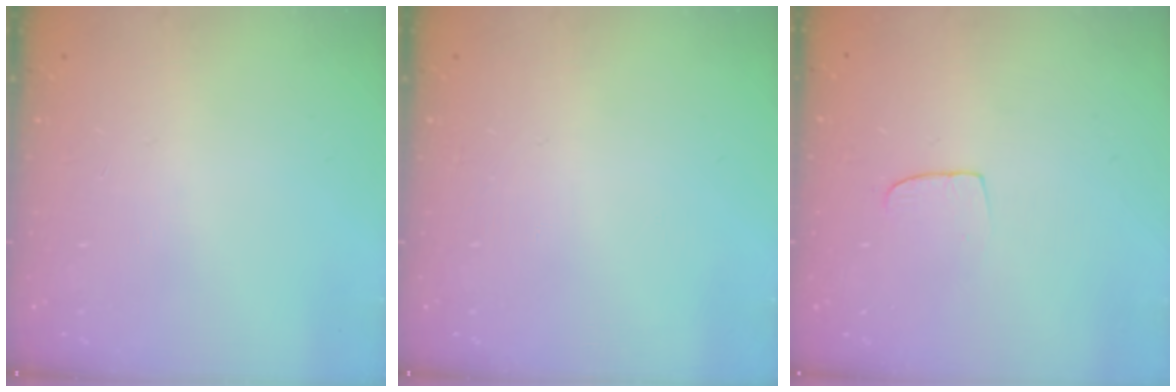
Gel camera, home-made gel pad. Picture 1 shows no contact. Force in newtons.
{"total": 0.0}
{"total": 5.8, "press": 5.8, "slide": 0.4}